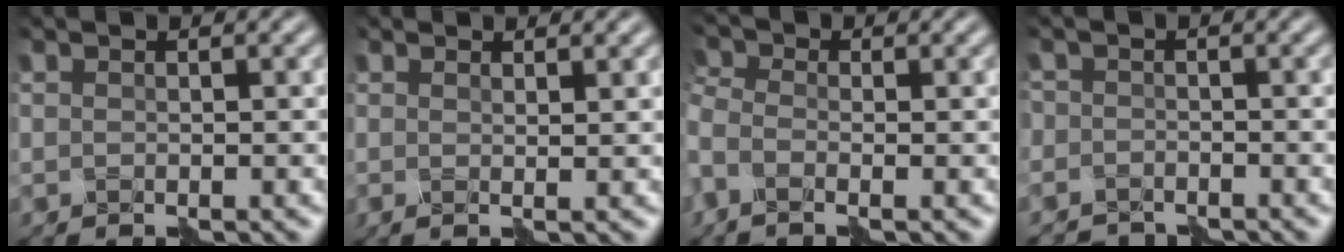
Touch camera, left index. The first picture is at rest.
{"total": 1.2, "force": [1.0, 0.1, 0.5], "torque": [-0.003, -0.005, 0.006]}
{"total": 3.3, "force": [-1.2, 1.9, 2.5], "torque": [-0.046, 0.007, -0.038]}
{"total": 3.3, "force": [-2.8, 1.7, -0.2], "torque": [0.025, 0.007, -0.049]}